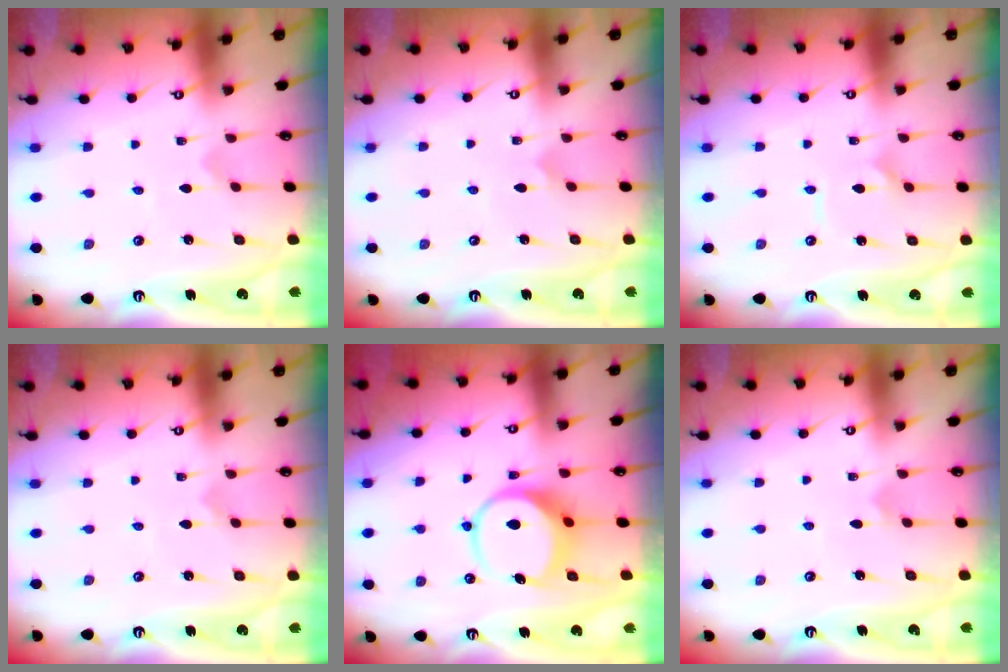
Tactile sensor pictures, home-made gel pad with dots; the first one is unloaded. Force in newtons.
{"total": 1.3, "press": 1.3, "slide": 0.1}
{"total": 2.6, "press": 2.6, "slide": 0.3}
{"total": 0.0}
{"total": 9.6, "press": 9.6, "slide": 0.9}
{"total": 3.0, "press": 3.0, "slide": 0.2}